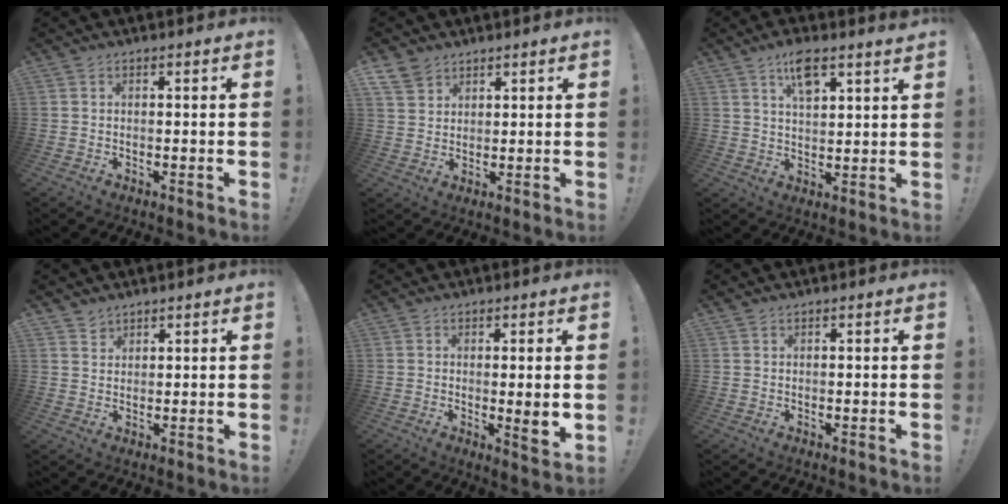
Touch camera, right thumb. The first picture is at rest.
{"total": 5.8, "force": [4.4, 3.5, 1.4], "torque": [-0.028, -0.022, 0.087]}
{"total": 7.7, "force": [5.0, 2.6, 5.3], "torque": [-0.091, -0.019, 0.086]}
{"total": 2.6, "force": [2.4, 1.1, 0.2], "torque": [0.007, -0.020, 0.042]}
{"total": 5.1, "force": [0.3, -0.2, 5.1], "torque": [-0.063, -0.017, 0.003]}
{"total": 0.8, "force": [0.7, 0.4, -0.2], "torque": [0.003, 0.002, 0.014]}